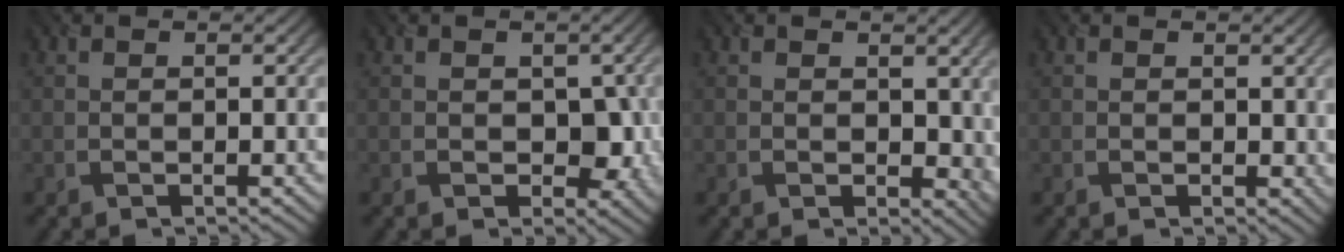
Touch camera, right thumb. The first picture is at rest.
{"total": 3.8, "force": [-0.4, 2.9, 2.5], "torque": [-0.034, -0.011, -0.005]}
{"total": 4.1, "force": [0.5, 3.0, 2.7], "torque": [-0.042, -0.014, 0.014]}
{"total": 0.9, "force": [0.3, 0.8, 0.4], "torque": [-0.007, -0.007, 0.005]}